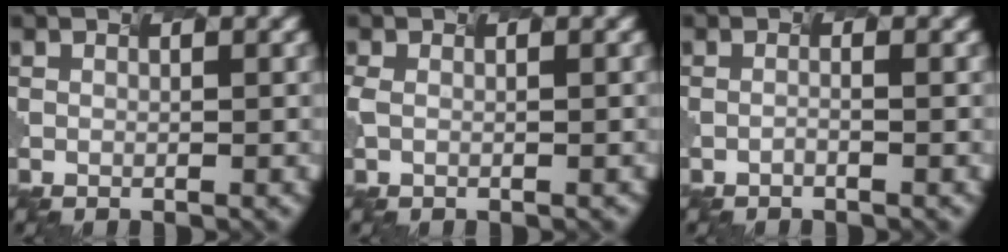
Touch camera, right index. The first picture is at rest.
{"total": 1.1, "force": [-0.3, 0.5, 0.9], "torque": [-0.020, 0.003, 0.007]}
{"total": 0.7, "force": [-0.7, -0.1, 0.1], "torque": [-0.002, -0.007, -0.016]}